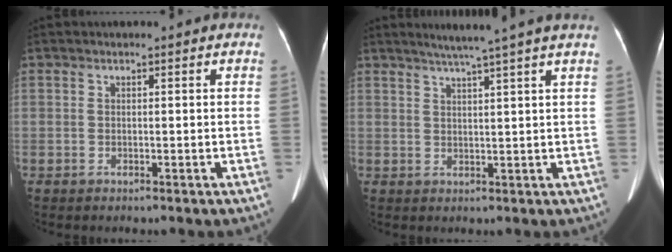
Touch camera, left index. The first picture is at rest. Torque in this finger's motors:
{"motor_torque": [0.74, -1.01, 0.02, 0.05]}